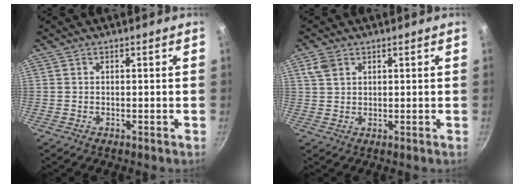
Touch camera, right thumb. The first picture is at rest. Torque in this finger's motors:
{"motor_torque": [-0.11, 1.37, 0.68, 0.49, 0.03]}